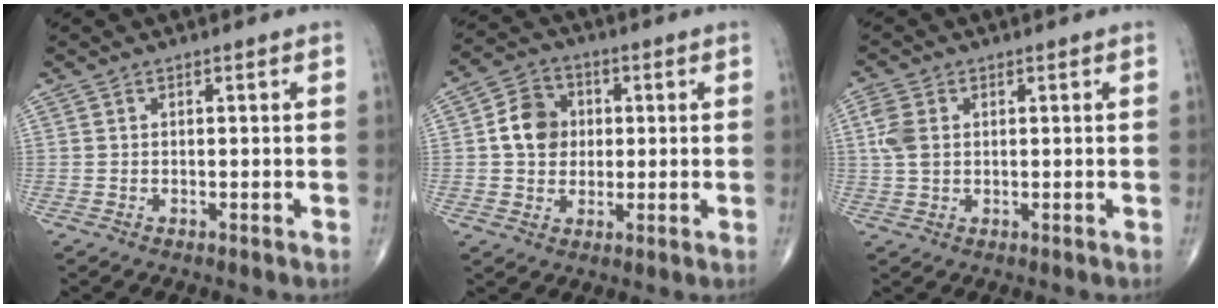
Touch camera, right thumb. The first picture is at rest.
{"total": 8.4, "force": [0.8, 7.1, 4.5], "torque": [-0.053, 0.009, 0.005]}
{"total": 6.5, "force": [0.8, 4.4, 4.7], "torque": [-0.118, 0.017, 0.016]}